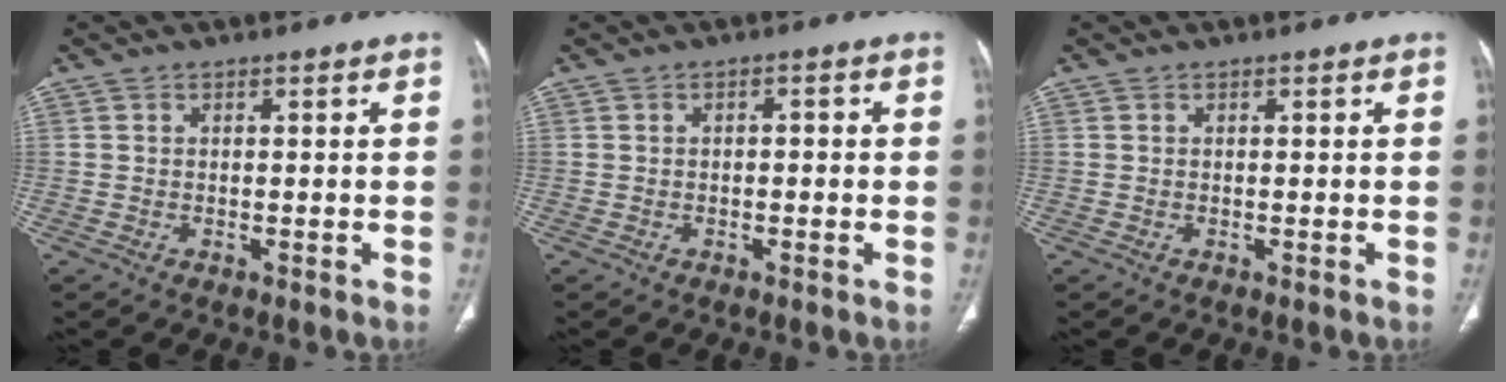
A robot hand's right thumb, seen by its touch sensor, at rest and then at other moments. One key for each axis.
{"total": 1.7, "fx": 0.0, "fy": 0.9, "fz": 1.4, "tx": -0.019, "ty": 0.004, "tz": -0.002}
{"total": 0.0}